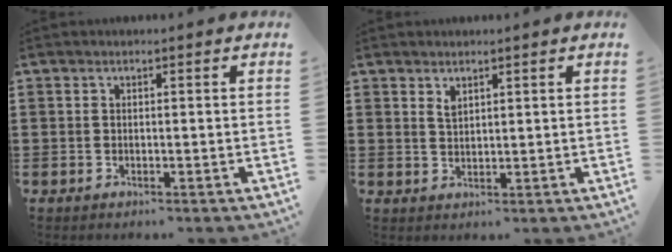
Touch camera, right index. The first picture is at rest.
{"total": 1.6, "force": [1.2, 0.7, 0.8], "torque": [-0.019, 0.002, 0.023]}